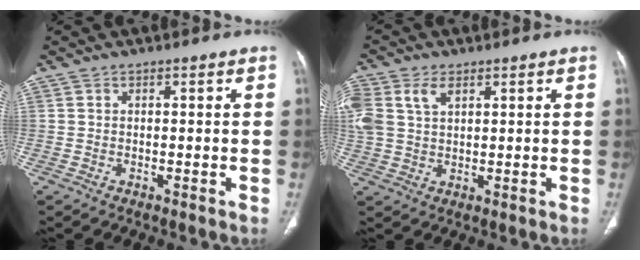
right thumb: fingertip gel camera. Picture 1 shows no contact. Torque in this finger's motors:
{"motor_torque": [0.10, 0.09, 0.03, 0.40, 0.15]}